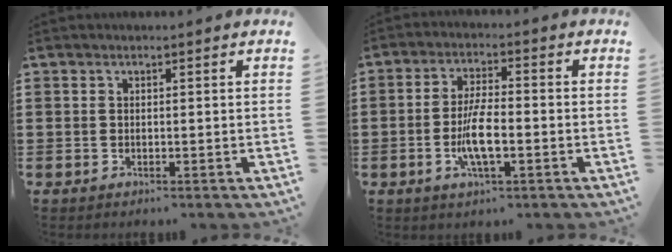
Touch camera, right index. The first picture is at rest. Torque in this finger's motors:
{"motor_torque": [1.62, 0.52, 0.64, 0.19]}